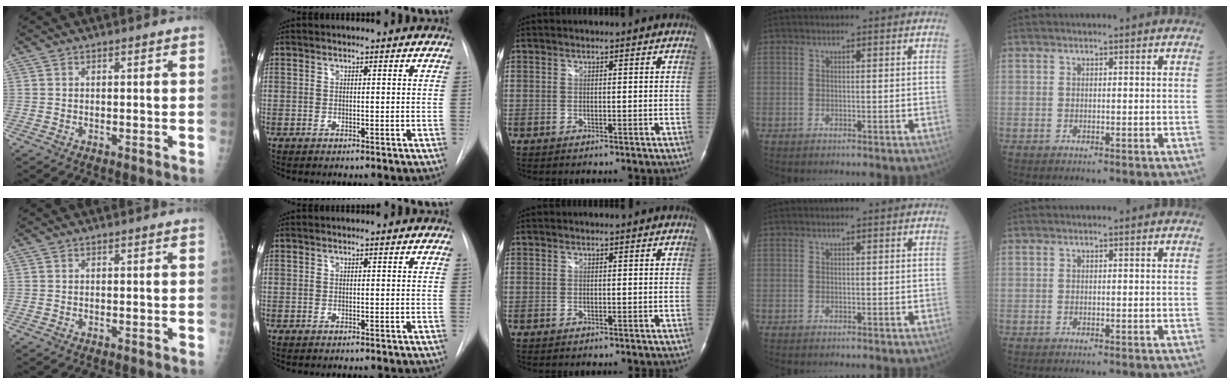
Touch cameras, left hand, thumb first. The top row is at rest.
{}